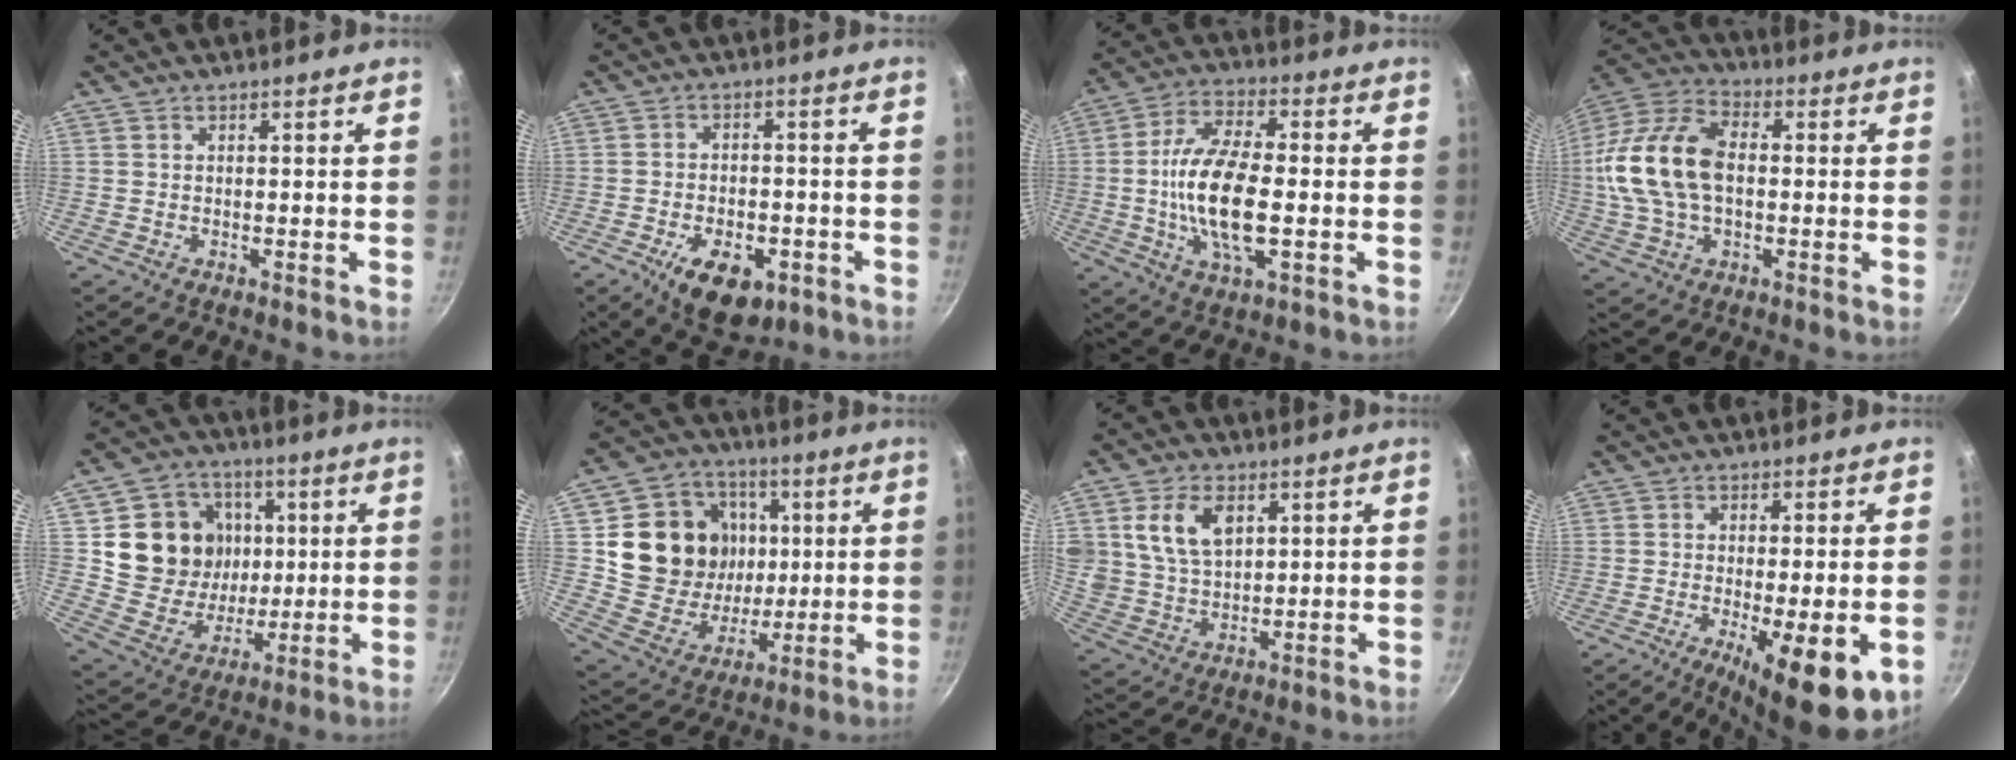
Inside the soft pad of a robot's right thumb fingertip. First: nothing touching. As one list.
[{"total": 11.4, "force": [-5.1, 6.4, 8.0], "torque": [-0.101, 0.014, -0.066]}, {"total": 15.4, "force": [-1.7, 6.3, 13.9], "torque": [-0.263, 0.013, -0.041]}, {"total": 18.2, "force": [0.3, 11.3, 14.2], "torque": [-0.272, 0.036, -0.005]}, {"total": 16.4, "force": [3.5, 14.3, 7.1], "torque": [-0.096, -0.006, 0.069]}, {"total": 19.6, "force": [4.0, 16.6, 9.6], "torque": [-0.148, -0.005, 0.079]}, {"total": 10.8, "force": [3.9, 7.3, 6.9], "torque": [-0.112, -0.017, 0.079]}, {"total": 13.0, "force": [-4.2, 3.5, 11.7], "torque": [-0.159, -0.004, -0.056]}]